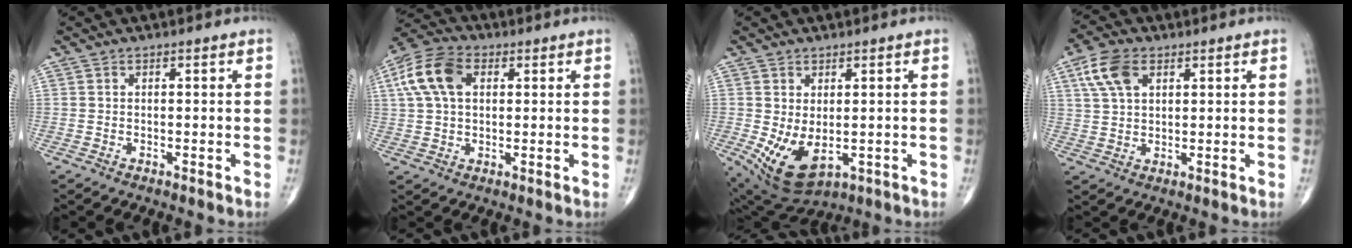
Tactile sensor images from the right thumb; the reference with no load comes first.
{"total": 10.8, "force": [3.0, 6.9, 7.8], "torque": [-0.157, 0.021, 0.049]}
{"total": 9.3, "force": [-1.3, 5.2, 7.6], "torque": [-0.130, -0.010, 0.001]}
{"total": 7.6, "force": [3.3, 4.5, 5.2], "torque": [-0.100, 0.002, 0.063]}